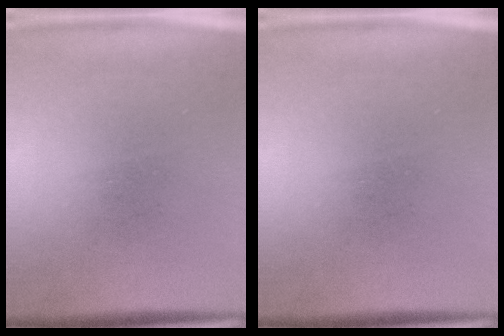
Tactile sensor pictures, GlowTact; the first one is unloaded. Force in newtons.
{"total": 0.0}